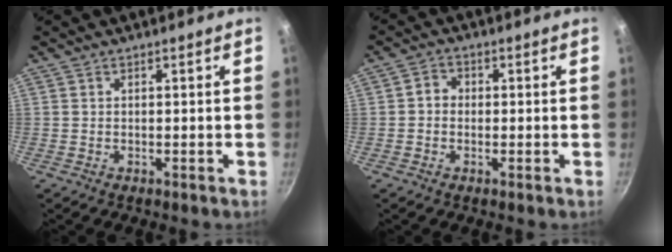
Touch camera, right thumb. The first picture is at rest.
{"total": 2.7, "force": [-0.2, 2.4, 1.2], "torque": [-0.010, 0.009, -0.010]}